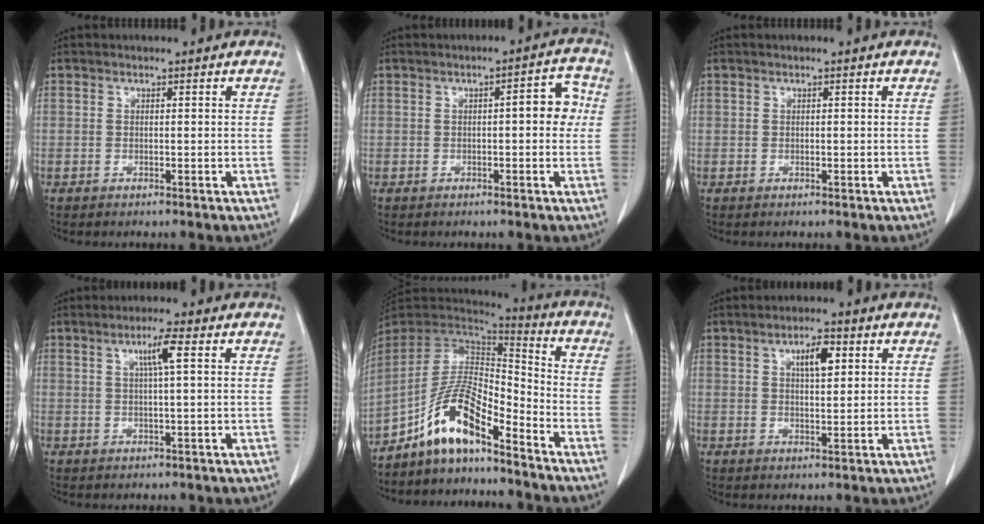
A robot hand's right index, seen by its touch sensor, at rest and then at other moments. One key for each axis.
{"total": 4.9, "fx": 0.2, "fy": 1.4, "fz": 4.6, "tx": -0.053, "ty": 0.019, "tz": -0.002}
{"total": 0.0}
{"total": 3.9, "fx": 1.3, "fy": -0.3, "fz": 3.7, "tx": -0.067, "ty": 0.003, "tz": 0.022}
{"total": 11.3, "fx": -7.9, "fy": 2.7, "fz": 7.7, "tx": -0.153, "ty": 0.021, "tz": -0.146}
{"total": 4.7, "fx": 1.9, "fy": 1.5, "fz": 4.1, "tx": -0.069, "ty": 0.003, "tz": 0.031}